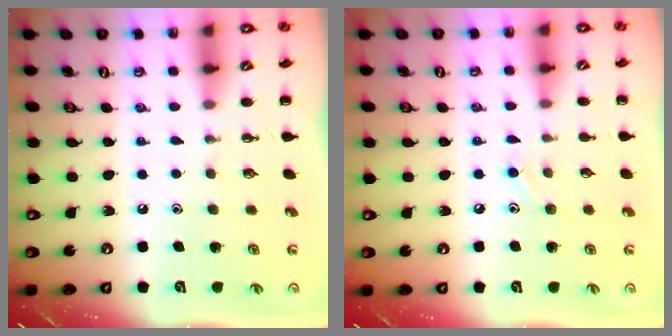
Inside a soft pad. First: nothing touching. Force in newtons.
{"total": 7.0, "press": 6.6, "slide": 2.4}